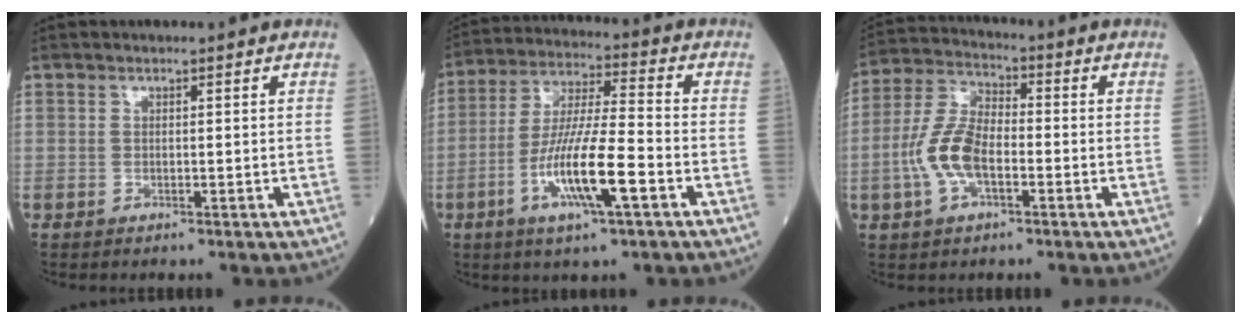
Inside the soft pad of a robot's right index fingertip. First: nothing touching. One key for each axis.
{"total": 12.7, "fx": -4.5, "fy": 1.2, "fz": 11.8, "tx": -0.227, "ty": -0.010, "tz": -0.084}
{"total": 9.0, "fx": -2.3, "fy": 4.0, "fz": 7.7, "tx": -0.179, "ty": 0.013, "tz": -0.049}